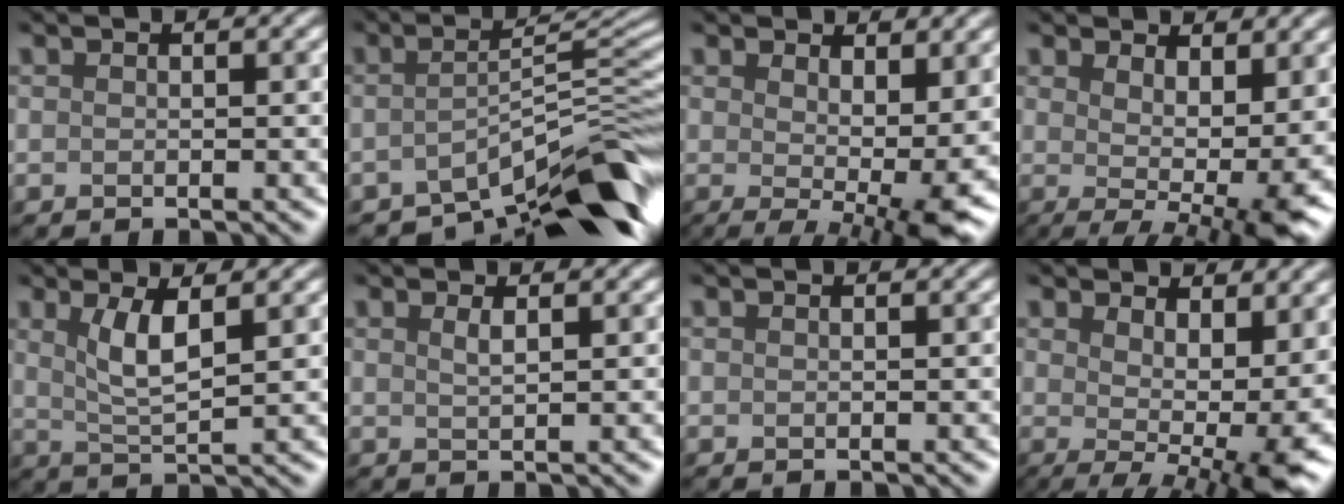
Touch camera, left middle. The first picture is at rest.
{"total": 9.6, "force": [-6.7, 2.1, 6.7], "torque": [-0.078, 0.005, -0.114]}
{"total": 7.2, "force": [0.6, 2.4, 6.7], "torque": [-0.096, -0.016, 0.014]}
{"total": 7.6, "force": [1.1, 2.8, 7.0], "torque": [-0.096, -0.013, 0.025]}
{"total": 3.2, "force": [1.4, 0.7, 2.8], "torque": [-0.057, -0.003, 0.027]}
{"total": 0.9, "force": [0.6, 0.2, 0.7], "torque": [-0.009, 0.002, 0.007]}
{"total": 0.0}
{"total": 8.7, "force": [1.3, 3.4, 7.9], "torque": [-0.104, -0.014, 0.029]}